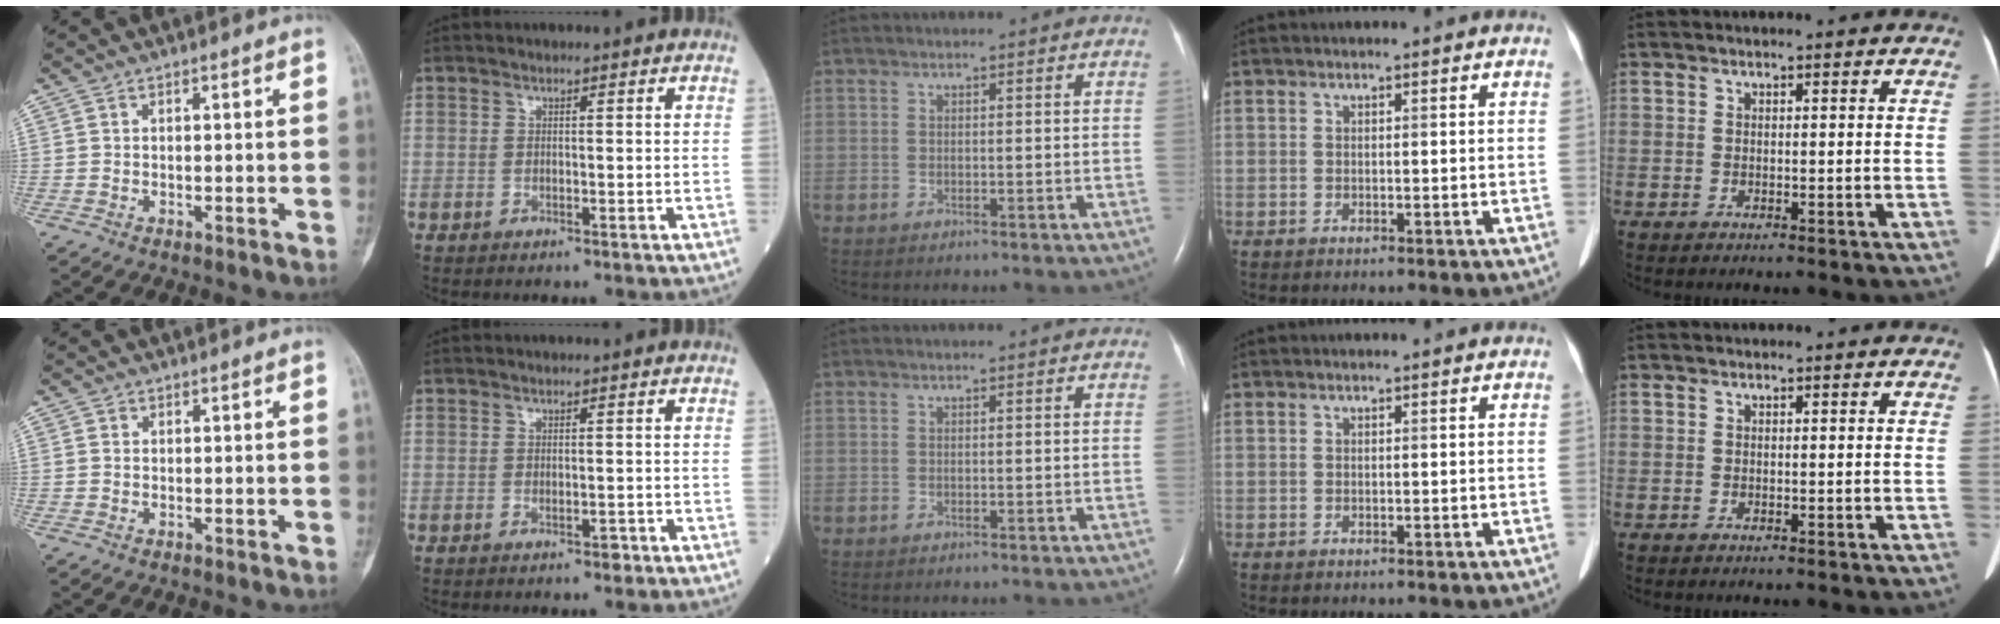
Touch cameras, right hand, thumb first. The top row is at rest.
{"thumb": {"total": 0.7, "force": [0.1, 0.6, 0.4], "torque": [-0.002, 0.001, 0.000]}, "index": {"total": 1.2, "force": [-0.6, 0.5, 0.9], "torque": [-0.016, -0.001, -0.006]}}